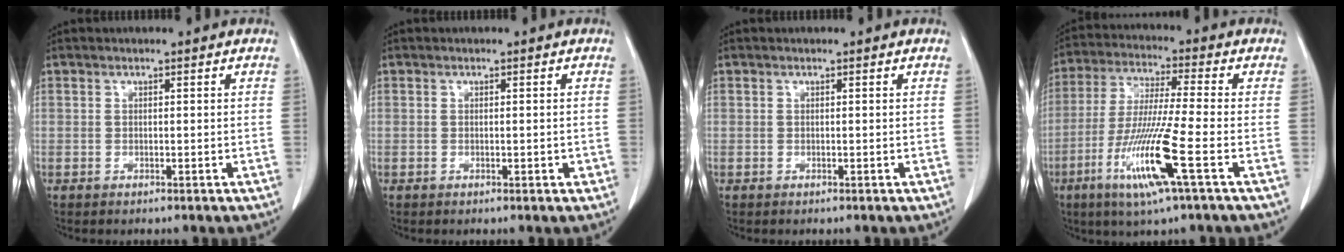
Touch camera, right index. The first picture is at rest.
{"total": 0.8, "force": [-0.1, 0.3, 0.7], "torque": [-0.012, 0.000, 0.002]}
{"total": 0.0}
{"total": 13.8, "force": [-5.5, -0.8, 12.6], "torque": [-0.260, -0.026, -0.108]}